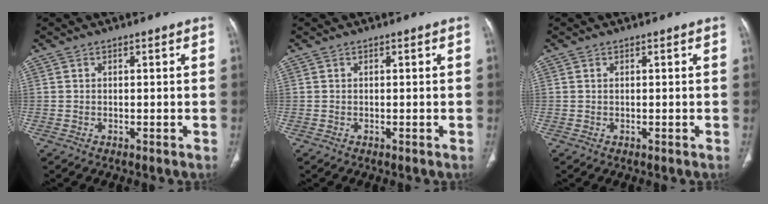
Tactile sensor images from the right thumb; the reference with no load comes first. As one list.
[{"total": 0.0}, {"total": 0.0}]